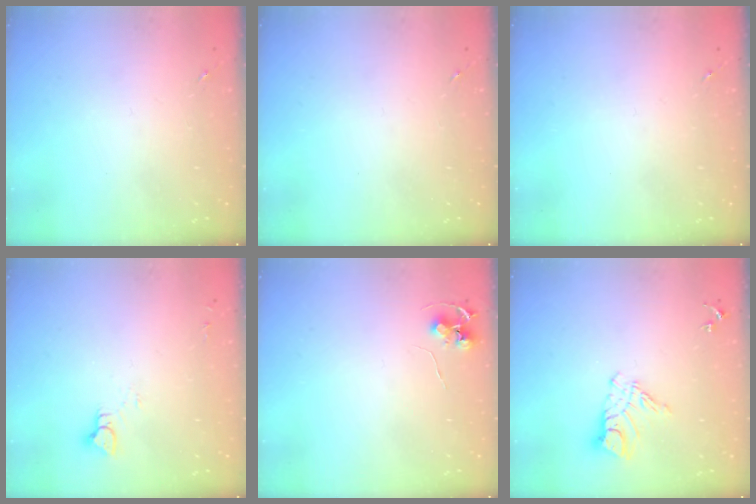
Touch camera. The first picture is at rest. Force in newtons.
{"total": 0.0}
{"total": 0.0}
{"total": 3.1, "press": 3.1, "slide": 0.2}
{"total": 5.6, "press": 5.6, "slide": 0.5}
{"total": 9.9, "press": 9.9, "slide": 0.8}